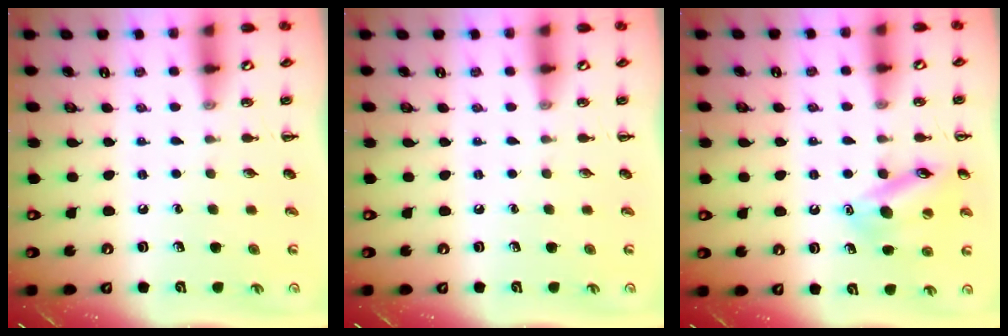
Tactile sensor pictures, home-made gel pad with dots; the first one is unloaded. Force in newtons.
{"total": 0.0}
{"total": 14.1, "press": 14.0, "slide": 1.6}